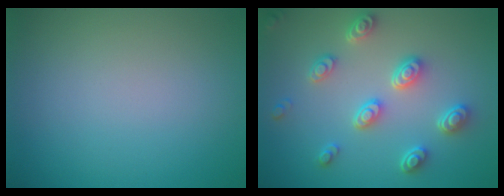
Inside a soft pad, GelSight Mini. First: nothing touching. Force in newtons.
{"total": 4.4, "press": 3.7, "slide": 2.3}